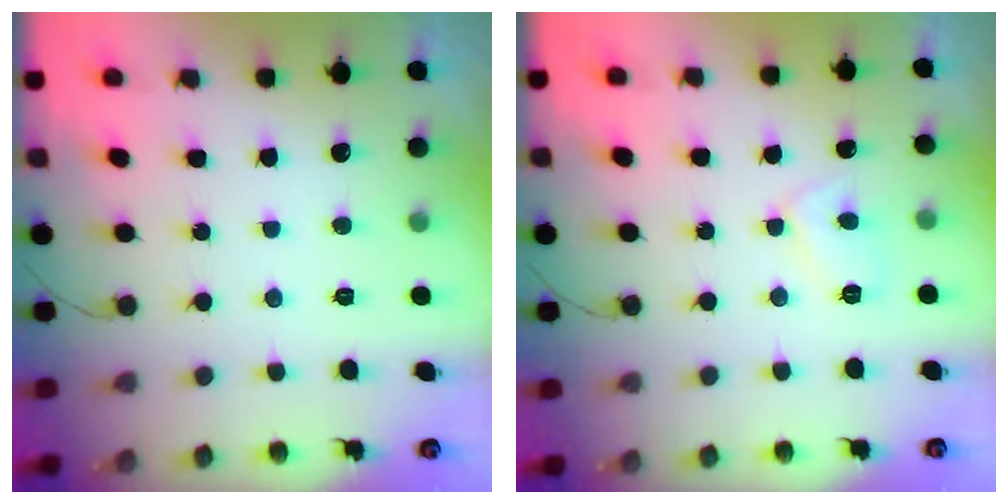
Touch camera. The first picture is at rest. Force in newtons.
{"total": 5.2, "press": 5.2, "slide": 0.3}